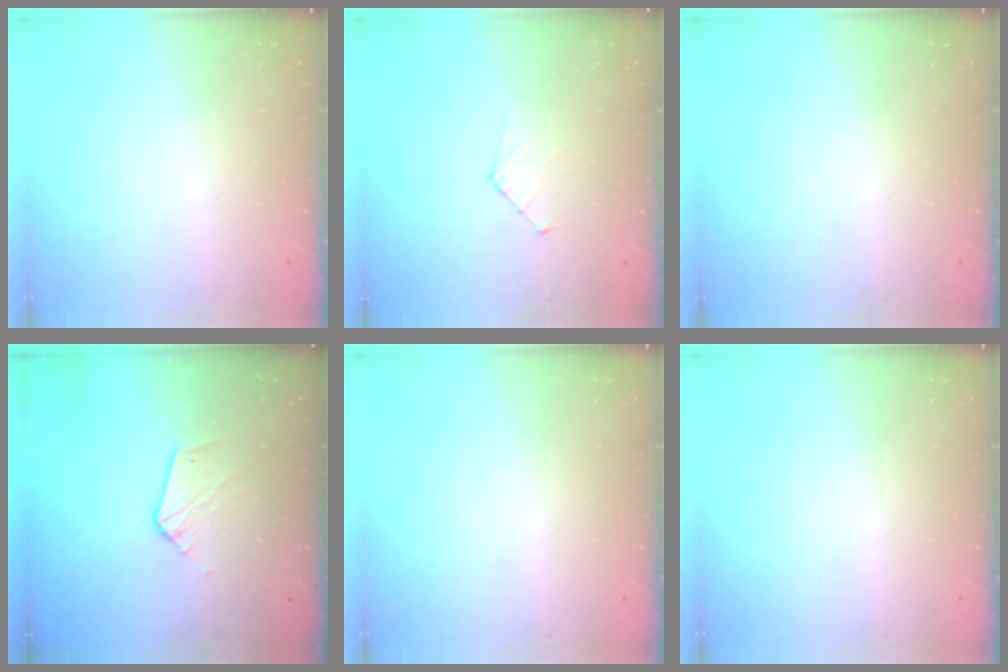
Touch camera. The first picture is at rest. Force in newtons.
{"total": 3.7, "press": 3.7, "slide": 0.4}
{"total": 0.0}
{"total": 7.6, "press": 7.6, "slide": 0.7}
{"total": 0.0}
{"total": 0.0}